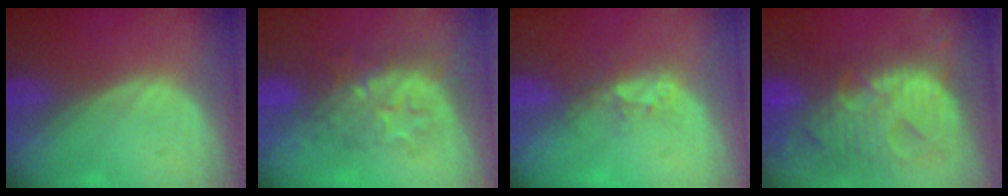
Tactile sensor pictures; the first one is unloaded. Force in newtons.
{"total": 8.9, "press": 8.1, "slide": 3.7}
{"total": 3.3, "press": 2.8, "slide": 1.7}
{"total": 13.7, "press": 11.7, "slide": 7.2}